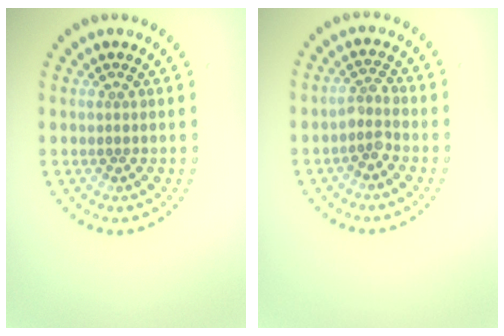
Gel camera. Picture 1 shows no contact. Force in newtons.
{"total": 1.8, "press": 1.3, "slide": 1.3}